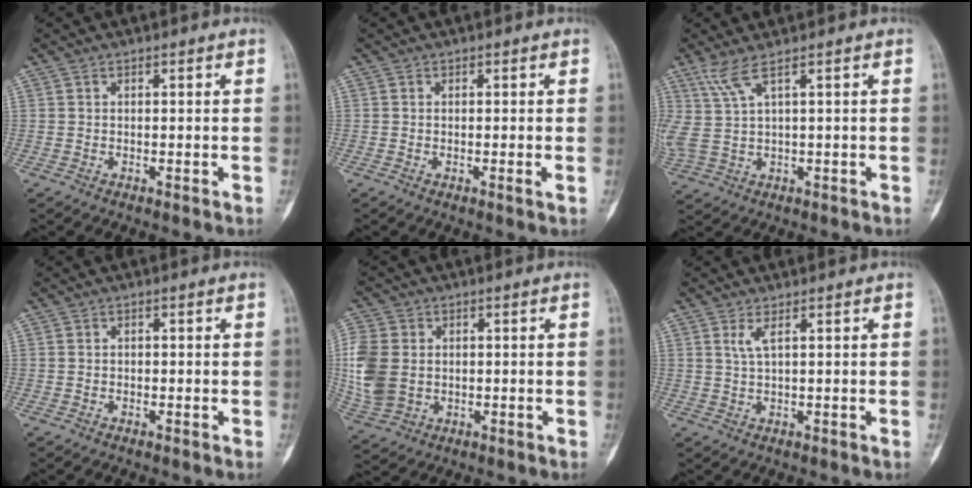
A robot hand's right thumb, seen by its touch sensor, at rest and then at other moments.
{"total": 0.6, "force": [-0.1, 0.0, 0.6], "torque": [-0.014, -0.002, -0.001]}
{"total": 5.1, "force": [3.0, 0.4, 4.1], "torque": [-0.117, -0.008, 0.076]}
{"total": 0.0}
{"total": 11.8, "force": [0.2, 9.1, 7.6], "torque": [-0.186, -0.002, 0.015]}
{"total": 1.2, "force": [1.1, 0.2, 0.0], "torque": [-0.022, 0.003, 0.028]}